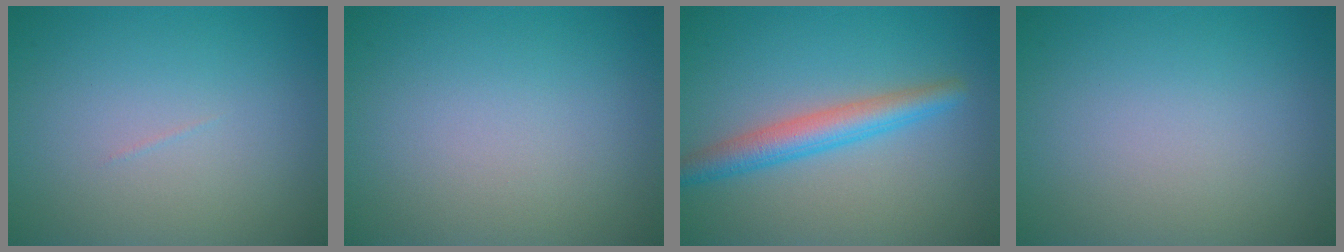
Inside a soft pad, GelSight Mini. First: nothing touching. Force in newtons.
{"total": 0.0}
{"total": 3.7, "press": 3.7, "slide": 0.1}
{"total": 0.0}